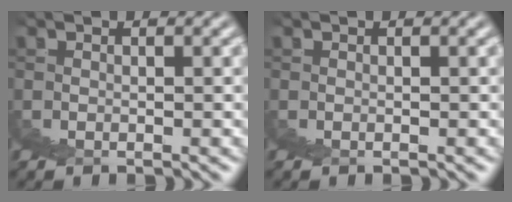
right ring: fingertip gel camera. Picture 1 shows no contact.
{"total": 0.0}